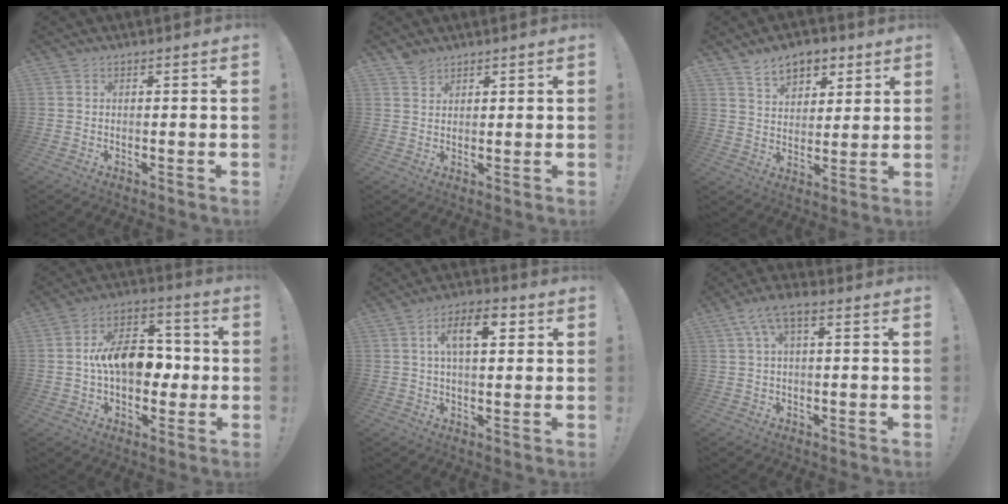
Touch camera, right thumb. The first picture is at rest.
{"total": 3.3, "force": [2.8, 1.6, 0.6], "torque": [-0.004, -0.017, 0.052]}
{"total": 9.8, "force": [6.3, 6.1, 4.3], "torque": [-0.052, -0.035, 0.117]}
{"total": 15.4, "force": [0.0, 9.8, 11.9], "torque": [-0.192, 0.015, 0.003]}
{"total": 9.4, "force": [2.5, 4.4, 8.0], "torque": [-0.127, 0.009, 0.039]}
{"total": 6.6, "force": [1.9, 2.1, 6.0], "torque": [-0.110, -0.002, 0.039]}